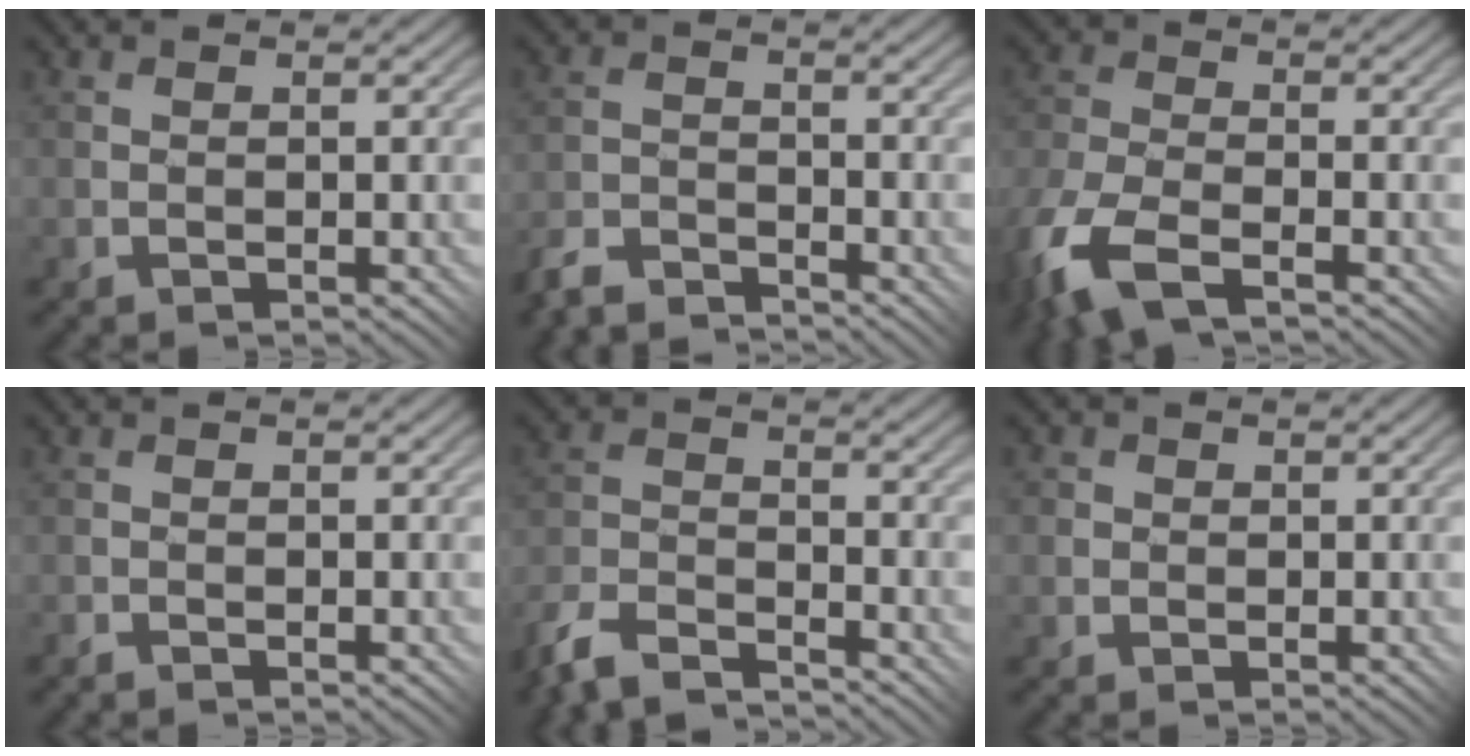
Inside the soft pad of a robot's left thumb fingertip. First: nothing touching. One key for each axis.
{"total": 5.0, "fx": -4.7, "fy": 1.1, "fz": 1.2, "tx": -0.025, "ty": 0.000, "tz": -0.104}
{"total": 9.9, "fx": -6.3, "fy": 4.4, "fz": 6.3, "tx": -0.156, "ty": -0.024, "tz": -0.124}
{"total": 0.8, "fx": -0.7, "fy": 0.2, "fz": 0.0, "tx": 0.000, "ty": 0.001, "tz": -0.019}
{"total": 7.2, "fx": -6.5, "fy": 1.8, "fz": 2.6, "tx": -0.059, "ty": -0.002, "tz": -0.143}
{"total": 2.8, "fx": 0.5, "fy": 2.7, "fz": 0.4, "tx": -0.004, "ty": 0.011, "tz": -0.006}